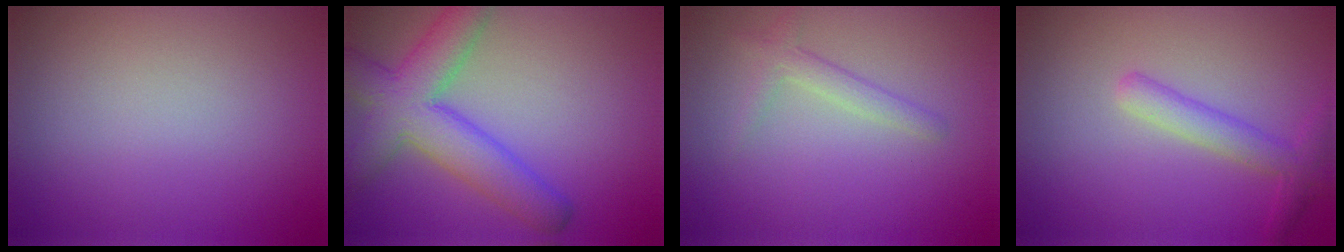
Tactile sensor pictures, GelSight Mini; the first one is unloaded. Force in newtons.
{"total": 7.1, "press": 7.1, "slide": 0.3}
{"total": 1.7, "press": 1.7, "slide": 0.1}
{"total": 2.6, "press": 2.6, "slide": 0.1}